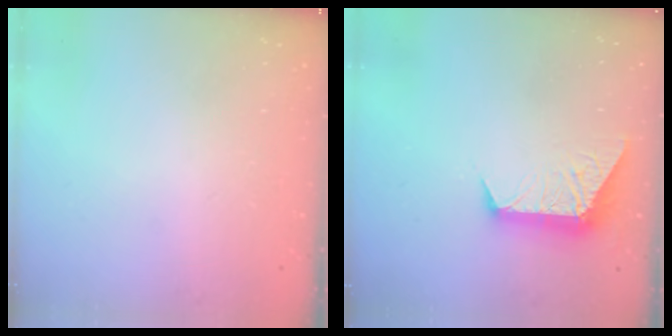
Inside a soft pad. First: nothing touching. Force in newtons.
{"total": 10.7, "press": 10.7, "slide": 0.6}